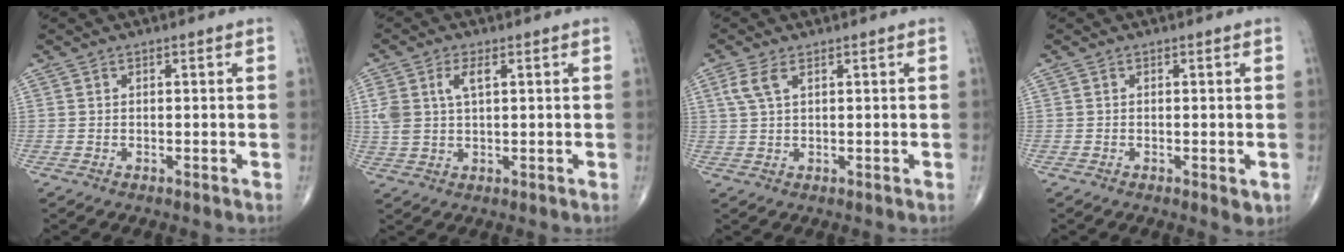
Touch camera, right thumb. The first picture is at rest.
{"total": 5.8, "force": [1.8, 2.9, 4.7], "torque": [-0.110, 0.007, 0.041]}
{"total": 3.5, "force": [1.5, 1.5, 2.8], "torque": [-0.073, 0.011, 0.036]}
{"total": 1.8, "force": [-0.5, 0.7, 1.6], "torque": [-0.021, -0.005, -0.008]}